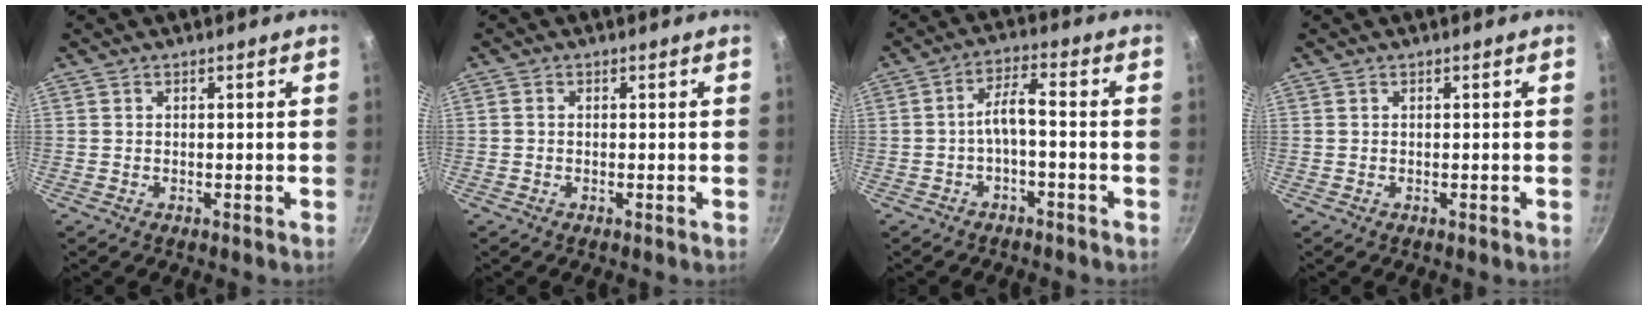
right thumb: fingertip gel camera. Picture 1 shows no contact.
{"total": 0.6, "force": [-0.1, 0.5, 0.2], "torque": [-0.004, 0.003, -0.004]}
{"total": 4.8, "force": [-1.8, 1.3, 4.2], "torque": [-0.089, 0.037, -0.033]}
{"total": 0.0}